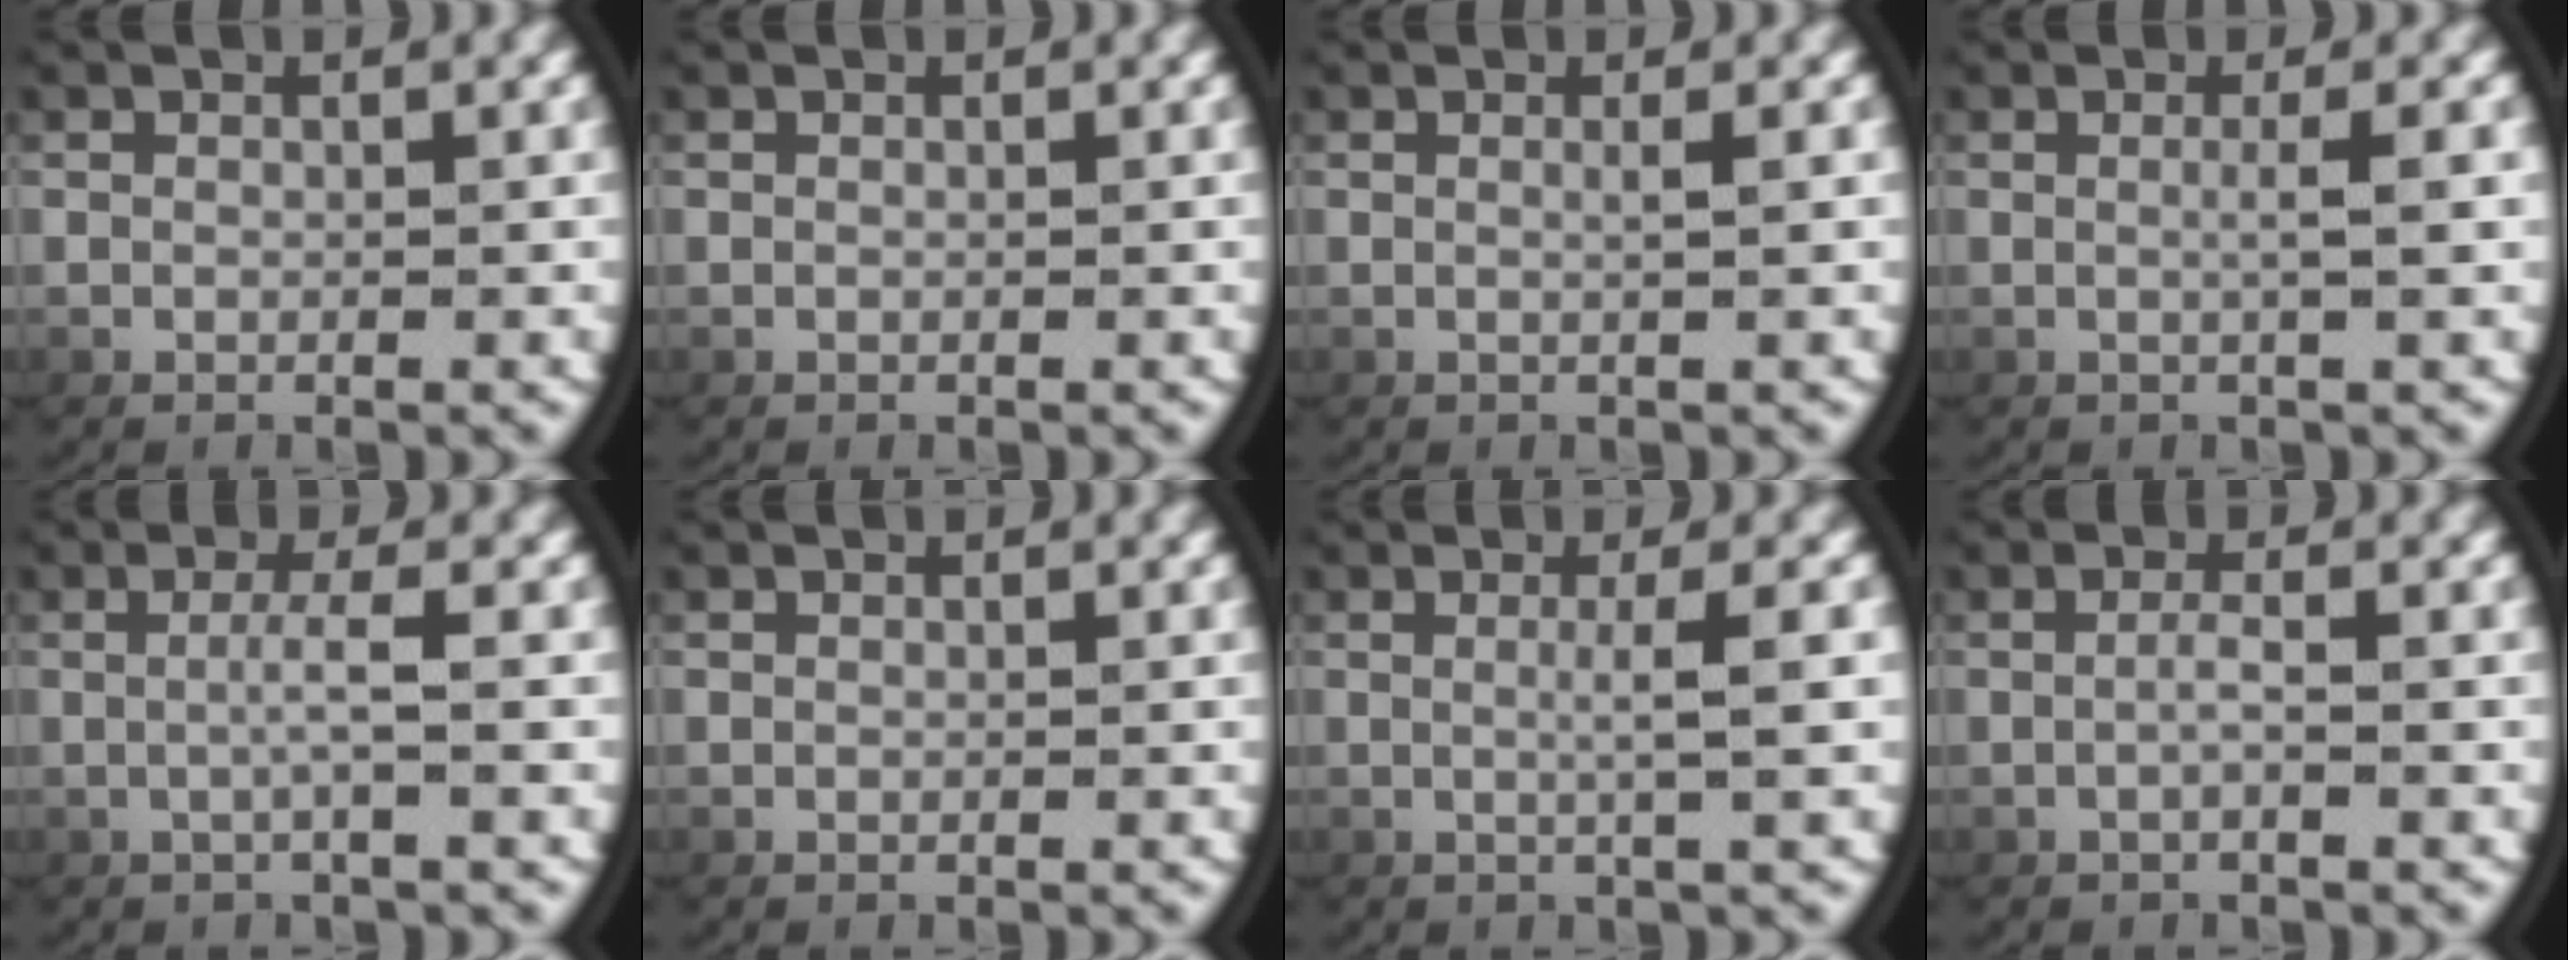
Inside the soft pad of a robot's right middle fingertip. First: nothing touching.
{"total": 0.0}
{"total": 0.8, "force": [0.1, -0.4, 0.7], "torque": [-0.015, -0.004, 0.006]}
{"total": 1.5, "force": [0.1, -0.5, 1.4], "torque": [-0.030, 0.001, 0.005]}
{"total": 1.9, "force": [-0.2, -0.5, 1.8], "torque": [-0.042, 0.001, -0.001]}
{"total": 0.0}
{"total": 2.1, "force": [0.4, -0.6, 1.9], "torque": [-0.039, -0.001, 0.009]}
{"total": 1.2, "force": [-0.5, -0.3, 1.0], "torque": [-0.025, -0.001, -0.006]}